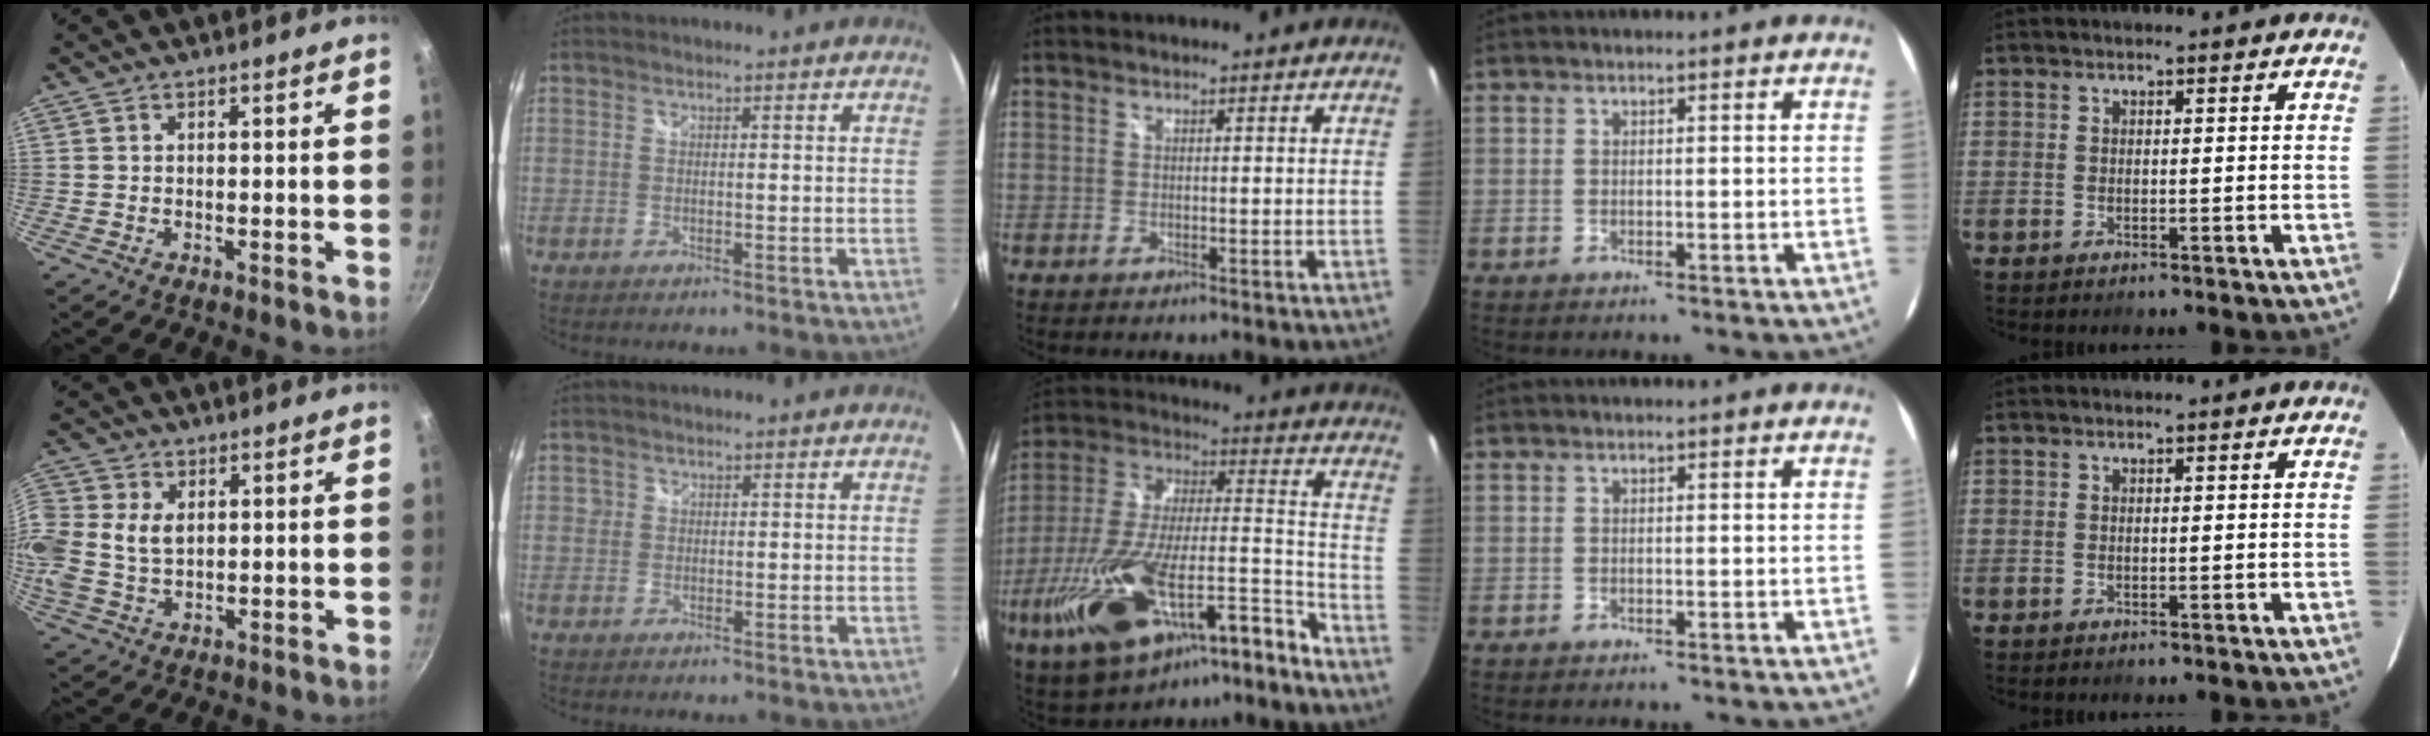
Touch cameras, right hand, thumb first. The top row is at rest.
{"thumb": {"total": 11.1, "force": [1.7, 8.4, 7.0], "torque": [-0.170, 0.013, 0.033]}, "index": {"total": 1.1, "force": [0.1, 1.1, 0.1], "torque": [0.000, 0.002, -0.001]}, "middle": {"total": 24.3, "force": [-15.4, 7.4, 17.2], "torque": [-0.319, -0.019, -0.262]}}